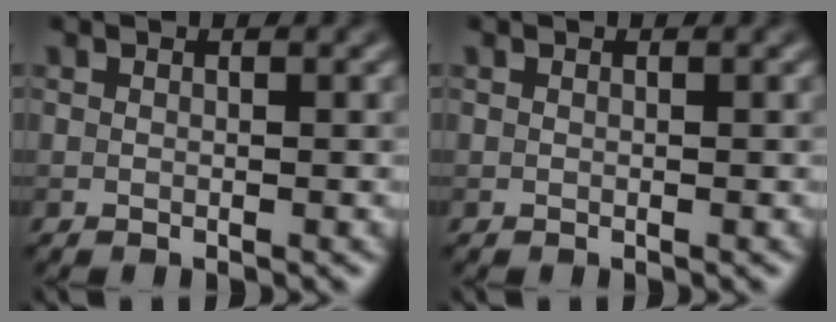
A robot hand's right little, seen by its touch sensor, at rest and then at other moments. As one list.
[{"total": 0.0}]